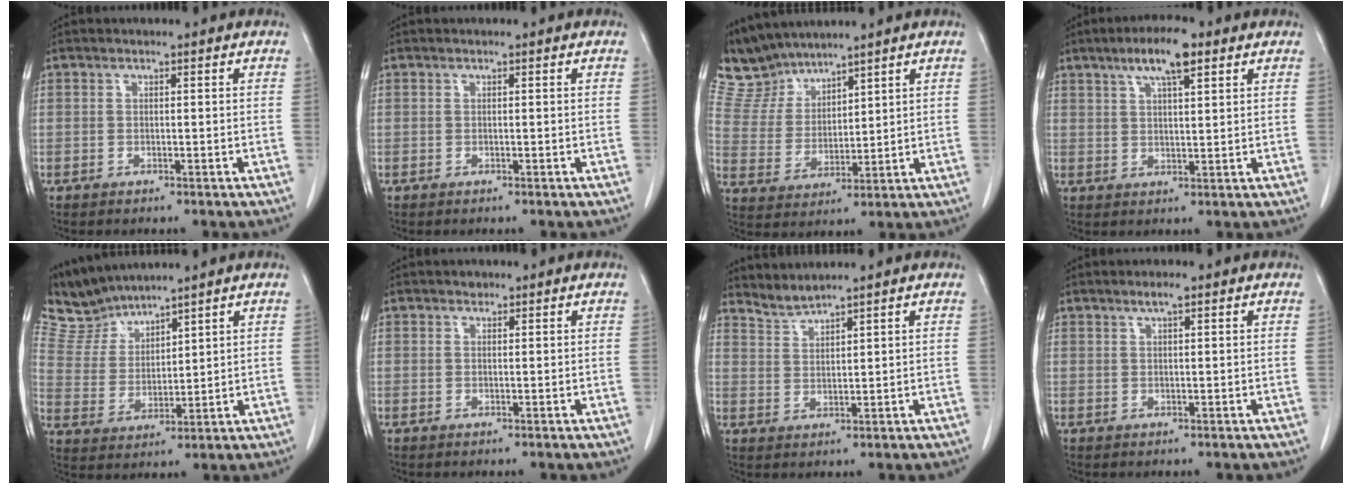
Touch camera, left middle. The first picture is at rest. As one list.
[{"total": 0.0}, {"total": 7.4, "force": [7.2, 1.9, 0.6], "torque": [-0.030, 0.014, 0.160]}, {"total": 7.0, "force": [4.2, 1.4, 5.4], "torque": [-0.102, 0.012, 0.070]}, {"total": 6.6, "force": [6.6, 0.8, 0.1], "torque": [-0.018, 0.005, 0.149]}, {"total": 0.7, "force": [0.5, 0.5, 0.1], "torque": [-0.003, 0.000, 0.005]}, {"total": 2.8, "force": [2.7, -0.6, -0.3], "torque": [0.001, -0.004, 0.062]}, {"total": 1.6, "force": [1.1, 0.2, 1.2], "torque": [-0.027, 0.003, 0.019]}]